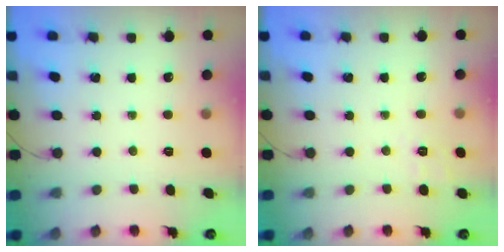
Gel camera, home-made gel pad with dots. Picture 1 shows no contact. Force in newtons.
{"total": 2.7, "press": 2.2, "slide": 1.6}